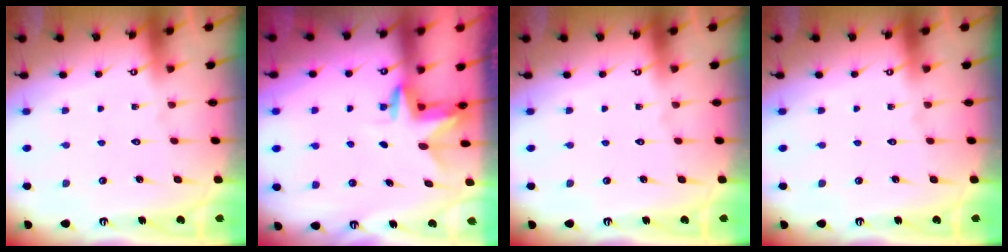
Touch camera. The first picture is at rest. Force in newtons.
{"total": 2.6, "press": 2.6, "slide": 0.1}
{"total": 0.0}
{"total": 0.0}